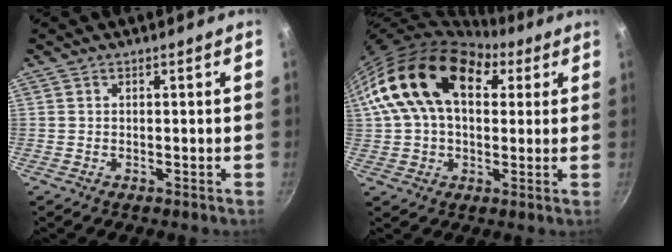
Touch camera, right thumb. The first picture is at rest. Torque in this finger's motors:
{"motor_torque": [-1.28, 2.43, 1.15, -0.55, 0.57]}